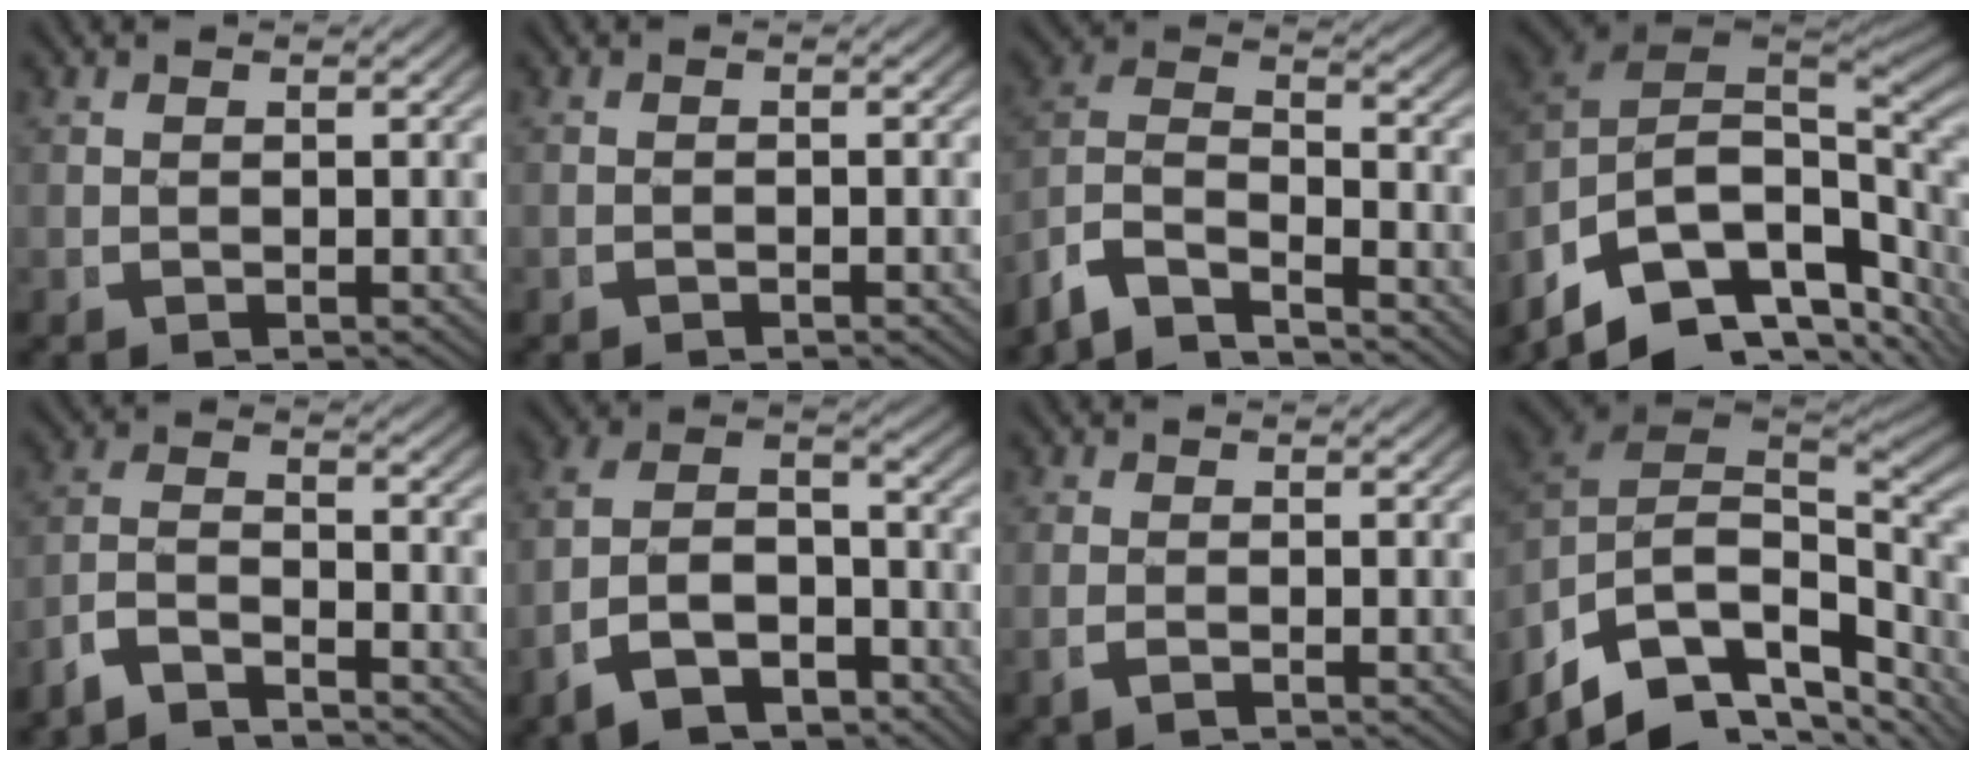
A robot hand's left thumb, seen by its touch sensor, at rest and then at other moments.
{"total": 0.6, "force": [-0.6, 0.1, 0.1], "torque": [-0.001, -0.001, -0.012]}
{"total": 10.9, "force": [-2.5, 8.2, 6.6], "torque": [-0.153, -0.036, -0.050]}
{"total": 17.2, "force": [-2.1, 11.2, 12.9], "torque": [-0.220, -0.036, -0.021]}
{"total": 5.6, "force": [-3.4, 3.2, 3.0], "torque": [-0.060, -0.020, -0.061]}
{"total": 10.3, "force": [-2.8, 7.6, 6.3], "torque": [-0.131, -0.036, -0.043]}
{"total": 0.8, "force": [-0.4, 0.2, 0.6], "torque": [-0.019, -0.004, -0.006]}
{"total": 15.4, "force": [-2.6, 10.0, 11.4], "torque": [-0.207, -0.039, -0.015]}